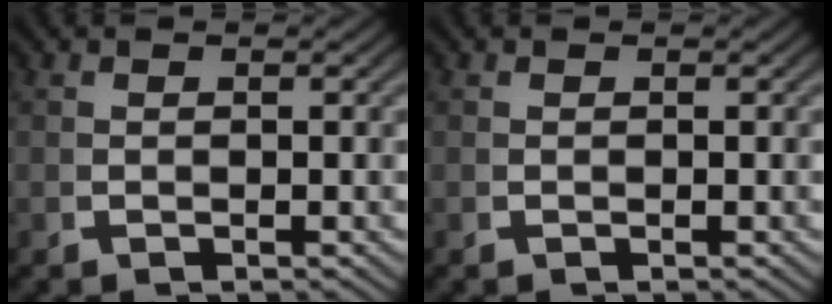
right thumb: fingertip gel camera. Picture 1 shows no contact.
{"total": 1.2, "force": [0.3, -1.1, -0.4], "torque": [0.018, 0.001, 0.010]}